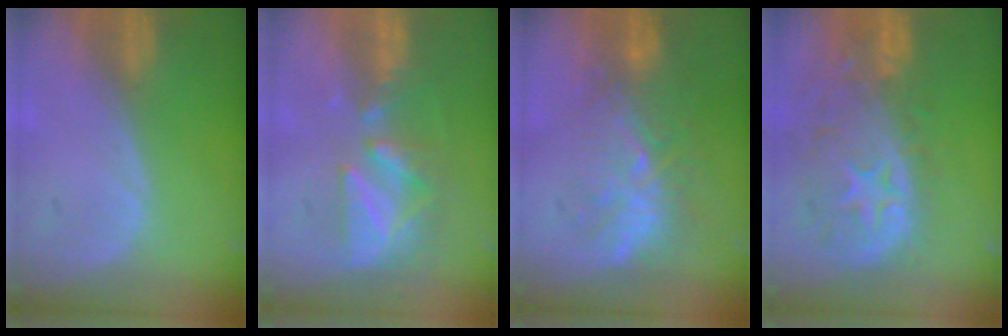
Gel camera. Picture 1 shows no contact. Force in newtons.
{"total": 8.9, "press": 7.8, "slide": 4.3}
{"total": 9.1, "press": 8.4, "slide": 3.4}
{"total": 12.4, "press": 10.5, "slide": 6.7}